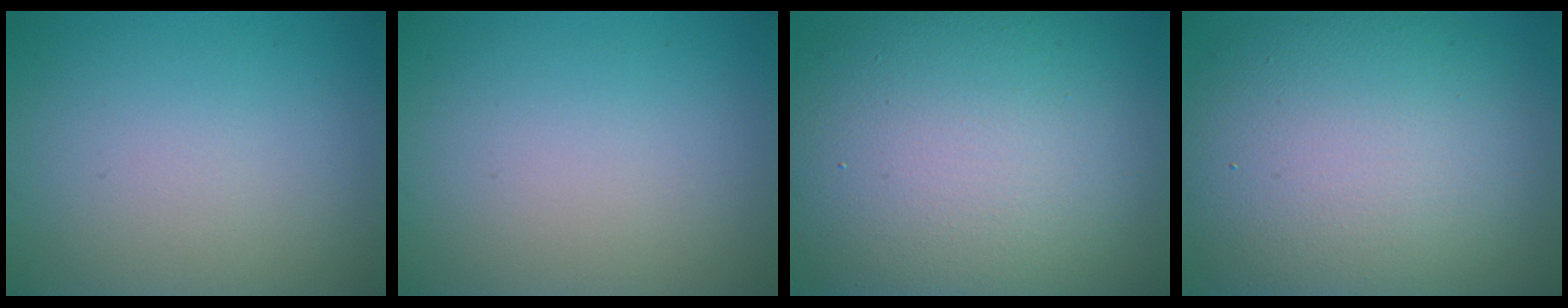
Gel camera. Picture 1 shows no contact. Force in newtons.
{"total": 0.0}
{"total": 15.9, "press": 15.9, "slide": 0.8}
{"total": 13.4, "press": 13.4, "slide": 0.4}